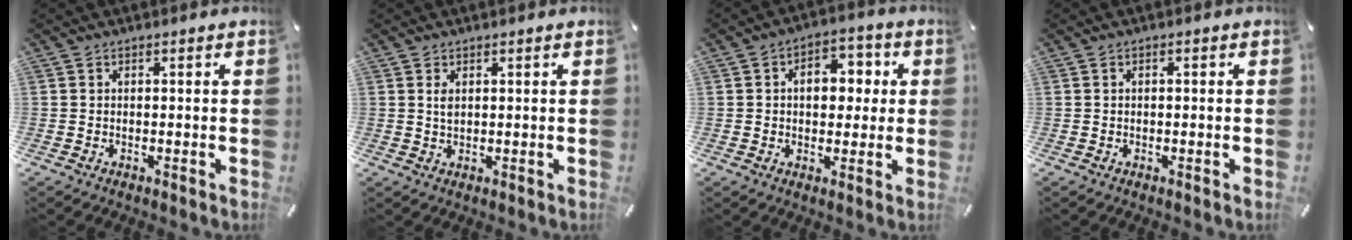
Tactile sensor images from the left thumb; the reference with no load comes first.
{"total": 1.7, "force": [0.7, 0.8, 1.4], "torque": [-0.030, 0.001, 0.012]}
{"total": 8.4, "force": [1.0, 6.0, 5.9], "torque": [-0.065, -0.002, 0.006]}
{"total": 0.7, "force": [-0.2, 0.3, 0.6], "torque": [-0.010, 0.001, -0.004]}